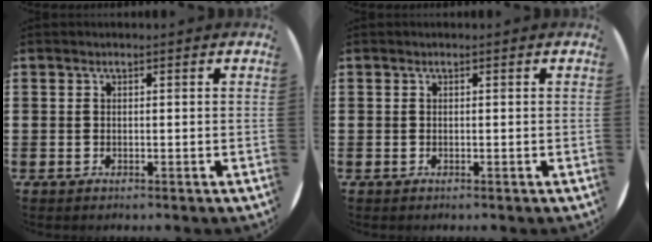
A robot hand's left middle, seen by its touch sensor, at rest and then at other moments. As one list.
[{"total": 0.0}]